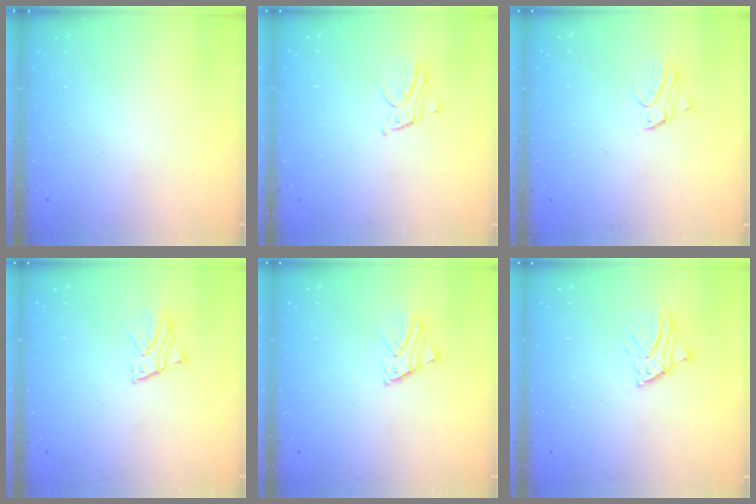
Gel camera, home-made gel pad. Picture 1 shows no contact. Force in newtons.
{"total": 3.0, "press": 3.0, "slide": 0.1}
{"total": 2.3, "press": 2.3, "slide": 0.2}
{"total": 2.3, "press": 2.3, "slide": 0.1}
{"total": 2.5, "press": 2.5, "slide": 0.3}
{"total": 2.9, "press": 2.9, "slide": 0.2}